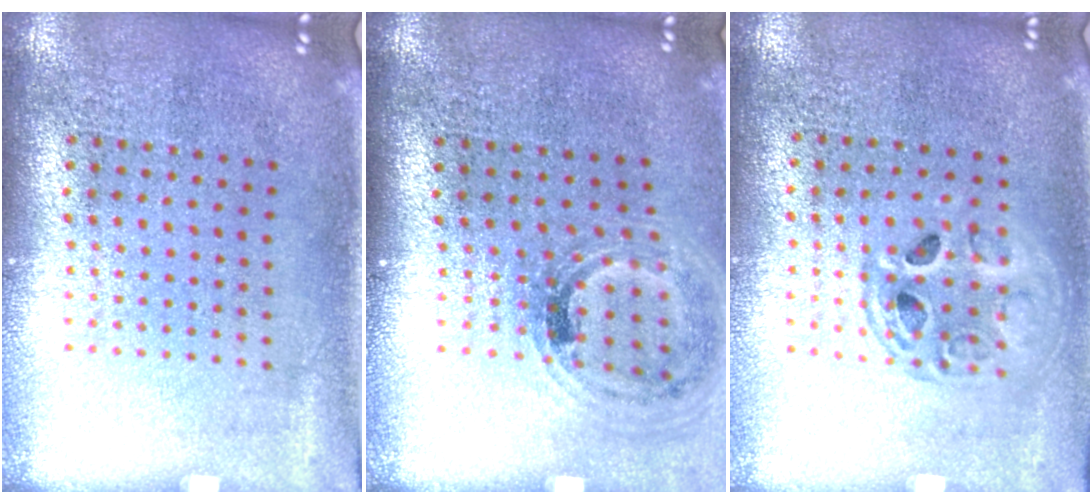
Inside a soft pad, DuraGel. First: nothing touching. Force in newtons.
{"total": 1.0, "press": 1.0, "slide": 0.3}
{"total": 1.5, "press": 1.3, "slide": 0.7}